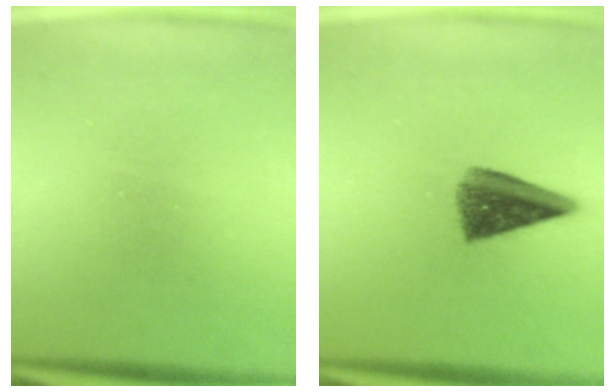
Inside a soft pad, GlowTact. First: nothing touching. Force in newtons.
{"total": 7.2}